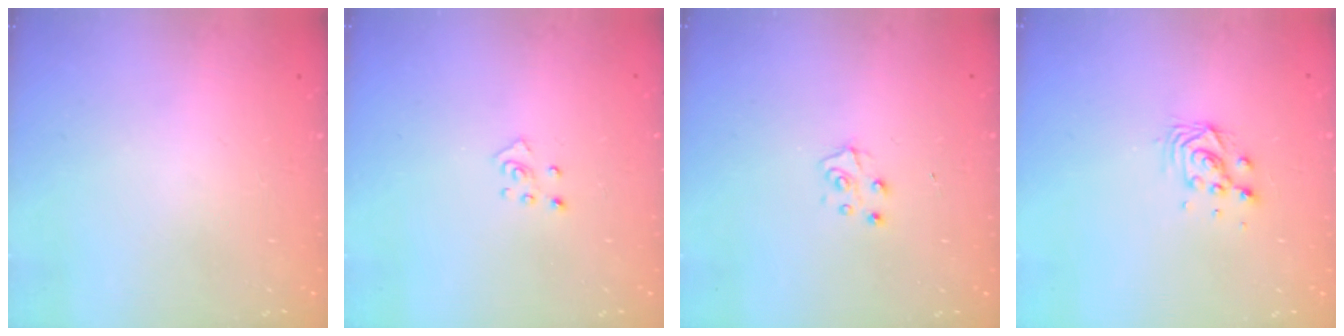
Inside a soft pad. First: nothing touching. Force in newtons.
{"total": 3.4, "press": 3.4, "slide": 0.3}
{"total": 5.7, "press": 5.7, "slide": 0.5}
{"total": 6.2, "press": 6.2, "slide": 0.2}